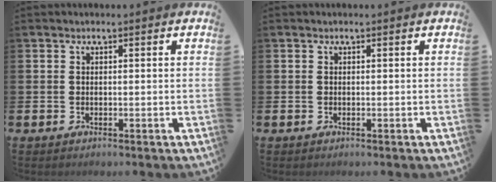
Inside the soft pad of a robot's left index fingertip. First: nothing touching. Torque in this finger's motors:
{"motor_torque": [-0.07, 0.12, -0.02, 0.00]}